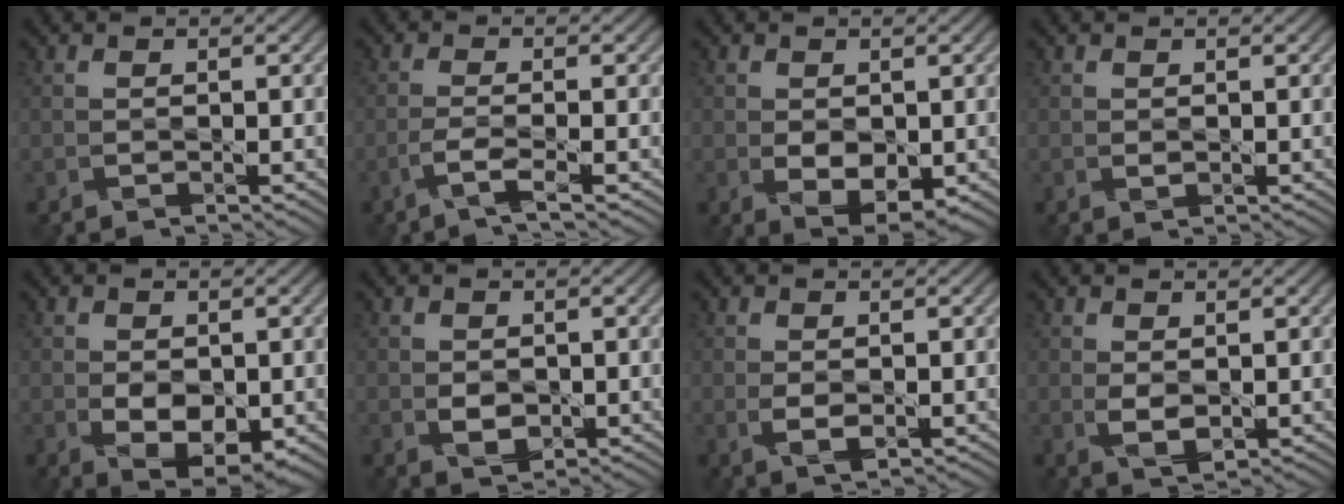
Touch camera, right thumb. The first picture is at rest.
{"total": 2.5, "force": [-1.6, -0.1, 1.9], "torque": [-0.043, 0.007, -0.043]}
{"total": 4.2, "force": [-0.3, 2.6, 3.2], "torque": [-0.065, -0.011, -0.001]}
{"total": 0.6, "force": [0.2, 0.4, 0.4], "torque": [-0.009, -0.001, 0.005]}
{"total": 4.8, "force": [-0.7, 3.0, 3.7], "torque": [-0.072, -0.011, -0.008]}
{"total": 2.3, "force": [-0.1, 1.7, 1.5], "torque": [-0.034, -0.003, 0.000]}
{"total": 2.4, "force": [-0.1, 1.4, 2.0], "torque": [-0.046, -0.006, 0.002]}
{"total": 2.8, "force": [0.3, 1.7, 2.3], "torque": [-0.051, -0.004, 0.010]}